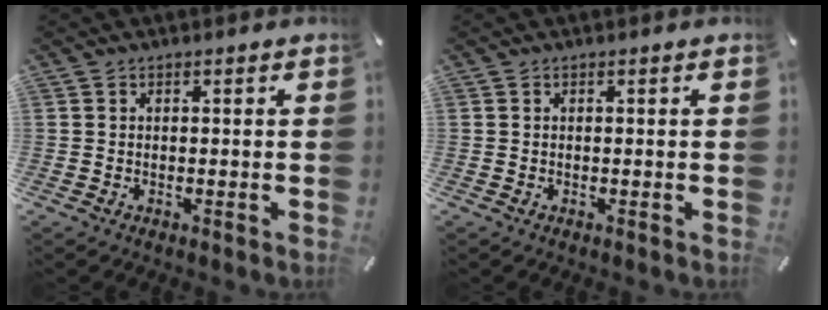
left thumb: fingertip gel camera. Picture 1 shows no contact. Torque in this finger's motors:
{"motor_torque": [0.00, 0.00, 0.00, 0.00, 0.00]}